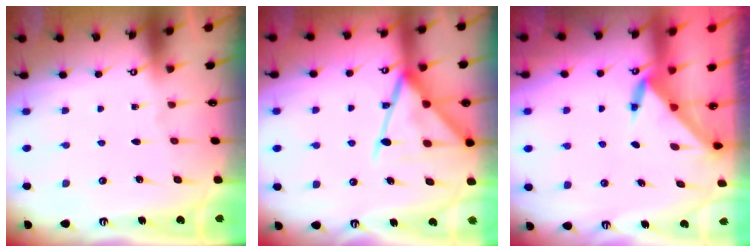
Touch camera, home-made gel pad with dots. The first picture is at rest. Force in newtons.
{"total": 17.0, "press": 16.9, "slide": 1.4}
{"total": 3.6, "press": 3.6, "slide": 0.3}